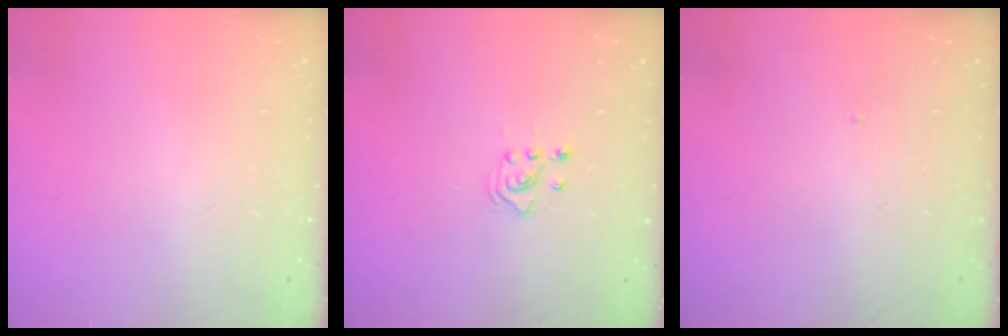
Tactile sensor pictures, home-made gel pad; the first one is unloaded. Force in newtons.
{"total": 2.6, "press": 2.4, "slide": 1.0}
{"total": 0.0}